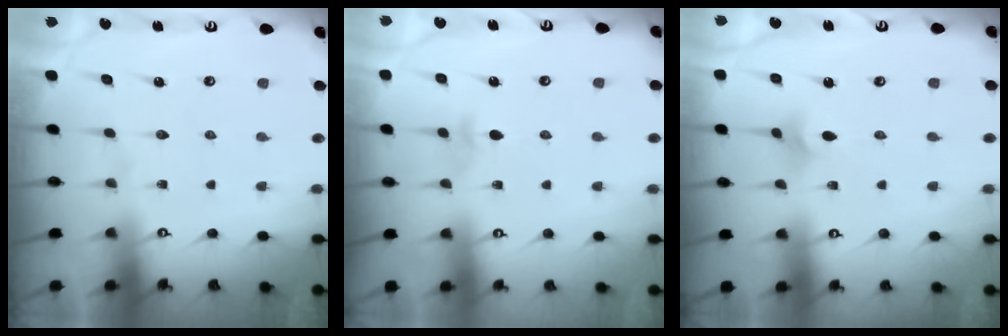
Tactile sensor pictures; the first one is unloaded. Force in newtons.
{"total": 3.7, "press": 3.7, "slide": 0.8}
{"total": 2.7, "press": 2.6, "slide": 0.7}